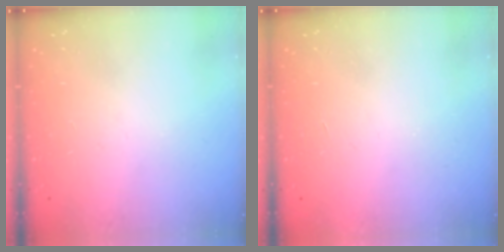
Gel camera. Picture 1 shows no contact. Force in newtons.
{"total": 1.5, "press": 1.5, "slide": 0.1}